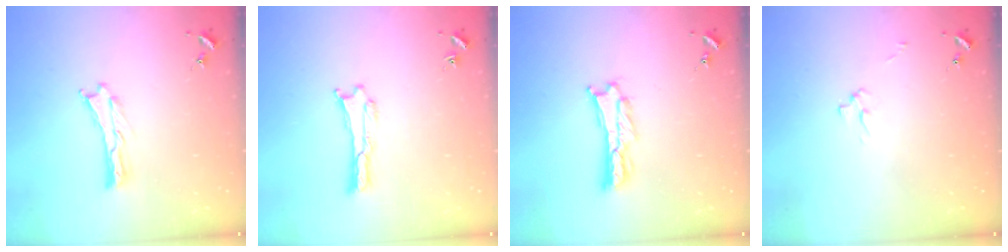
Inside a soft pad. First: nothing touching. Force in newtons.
{"total": 0.0}
{"total": 1.6, "press": 1.6, "slide": 0.2}
{"total": 2.5, "press": 2.5, "slide": 0.3}